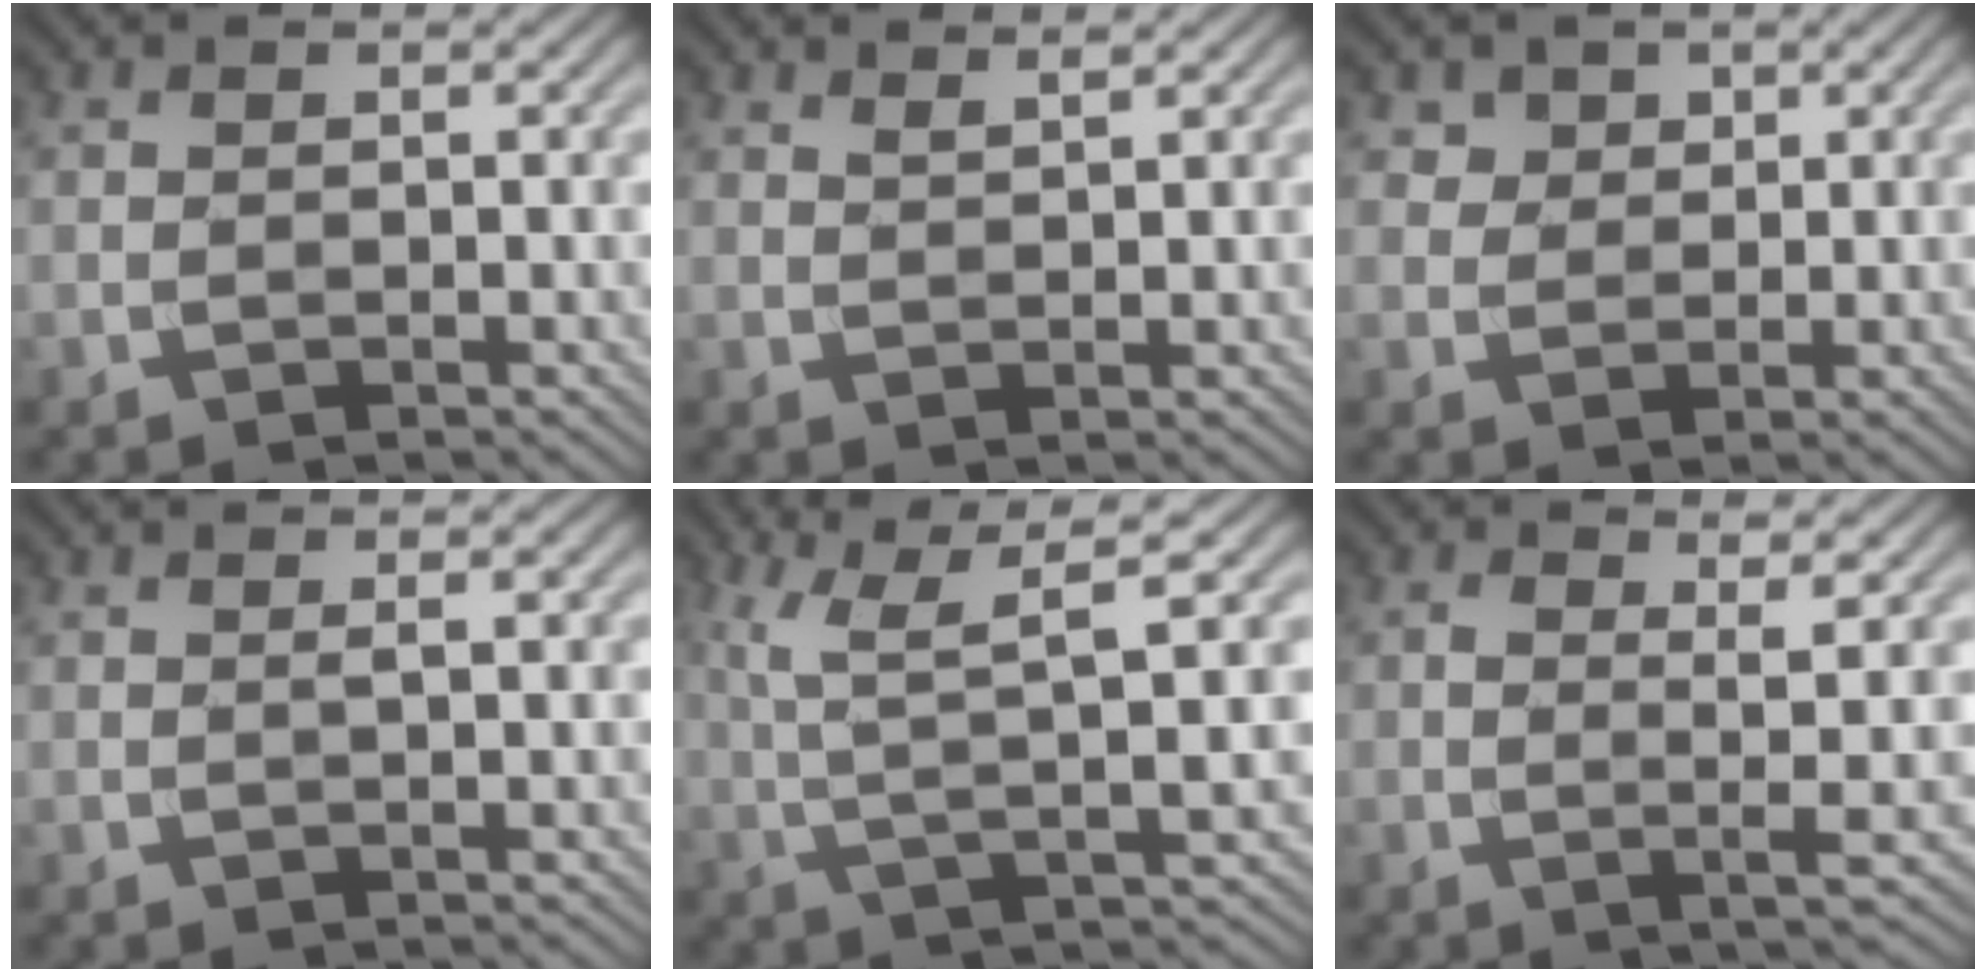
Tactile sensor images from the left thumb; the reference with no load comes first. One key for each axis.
{"total": 1.5, "fx": 1.3, "fy": 0.1, "fz": 0.7, "tx": -0.020, "ty": 0.003, "tz": 0.027}
{"total": 3.3, "fx": 2.0, "fy": 2.5, "fz": 0.9, "tx": -0.034, "ty": -0.016, "tz": 0.050}
{"total": 0.9, "fx": 0.2, "fy": -0.1, "fz": 0.8, "tx": -0.020, "ty": 0.005, "tz": 0.001}
{"total": 7.6, "fx": 2.5, "fy": 1.5, "fz": 7.0, "tx": -0.146, "ty": 0.014, "tz": 0.051}
{"total": 3.9, "fx": 0.4, "fy": 0.4, "fz": 3.9, "tx": -0.074, "ty": 0.005, "tz": 0.002}